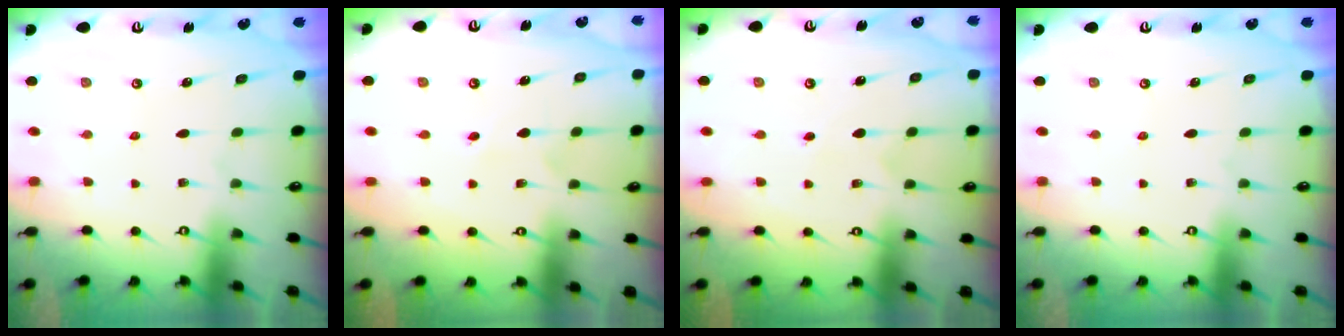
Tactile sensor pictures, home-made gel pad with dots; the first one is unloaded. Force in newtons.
{"total": 4.3, "press": 4.3, "slide": 0.5}
{"total": 3.8, "press": 3.8, "slide": 0.1}
{"total": 0.0}